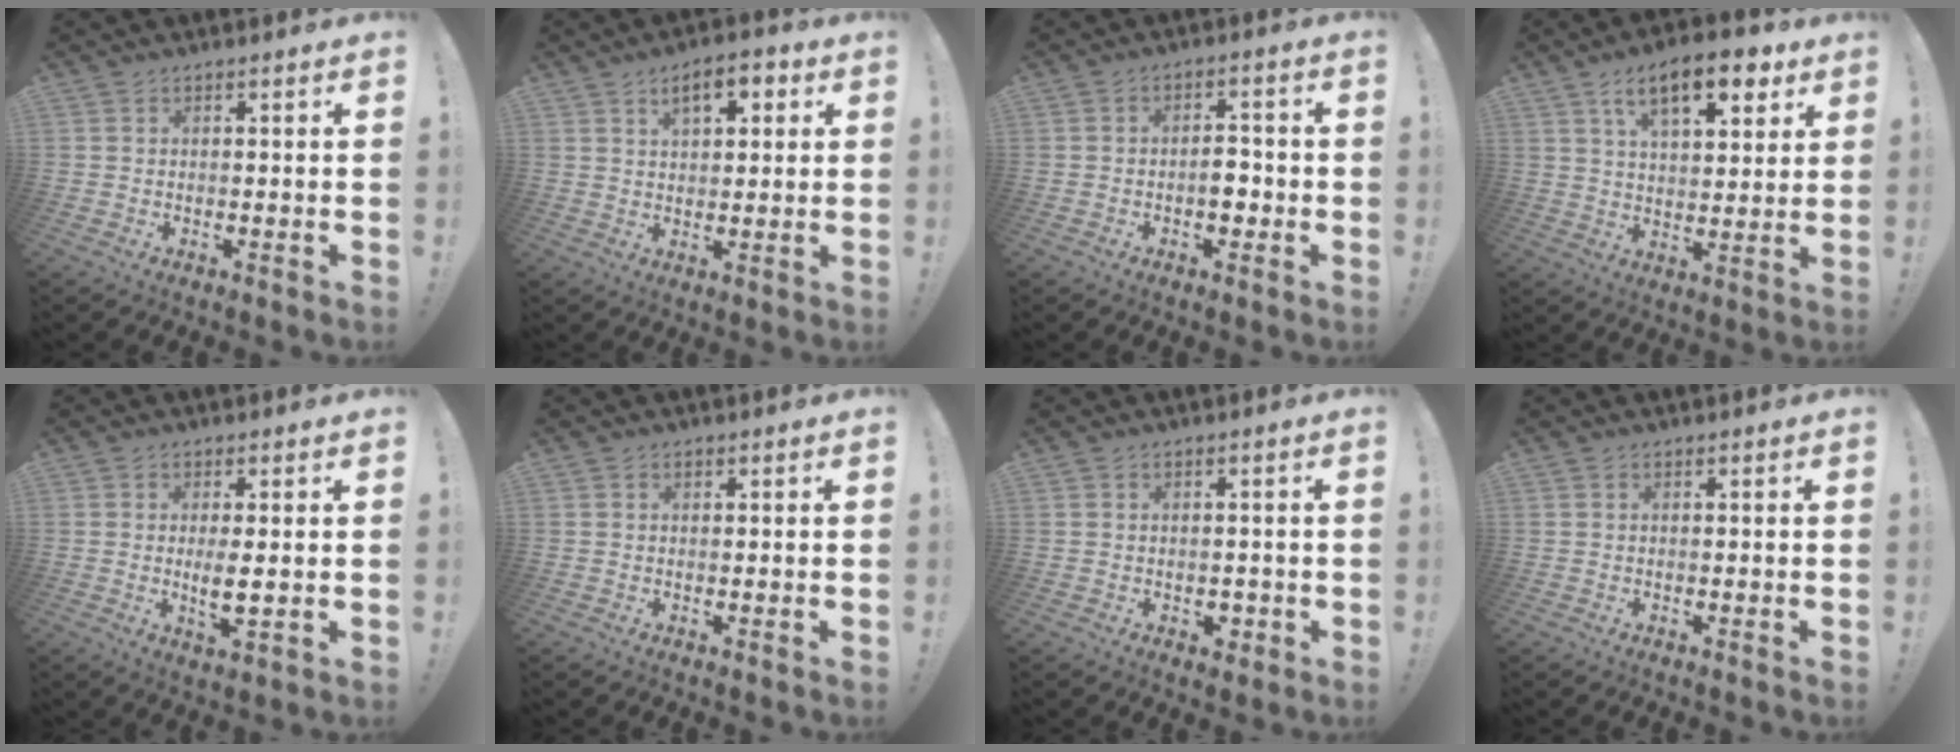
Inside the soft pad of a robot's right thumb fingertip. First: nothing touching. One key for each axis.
{"total": 7.5, "fx": 3.6, "fy": 3.7, "fz": 5.5, "tx": -0.074, "ty": -0.006, "tz": 0.059}
{"total": 5.2, "fx": -1.8, "fy": 3.2, "fz": 3.7, "tx": -0.047, "ty": 0.011, "tz": -0.034}
{"total": 14.7, "fx": 7.5, "fy": 6.3, "fz": 10.9, "tx": -0.162, "ty": -0.025, "tz": 0.125}
{"total": 5.1, "fx": 0.3, "fy": 1.3, "fz": 4.9, "tx": -0.087, "ty": -0.016, "tz": 0.002}
{"total": 0.6, "fx": 0.3, "fy": 0.5, "fz": 0.2, "tx": 0.002, "ty": -0.001, "tz": 0.004}
{"total": 2.6, "fx": -0.8, "fy": 2.0, "fz": 1.4, "tx": -0.005, "ty": 0.001, "tz": -0.014}
{"total": 0.0}